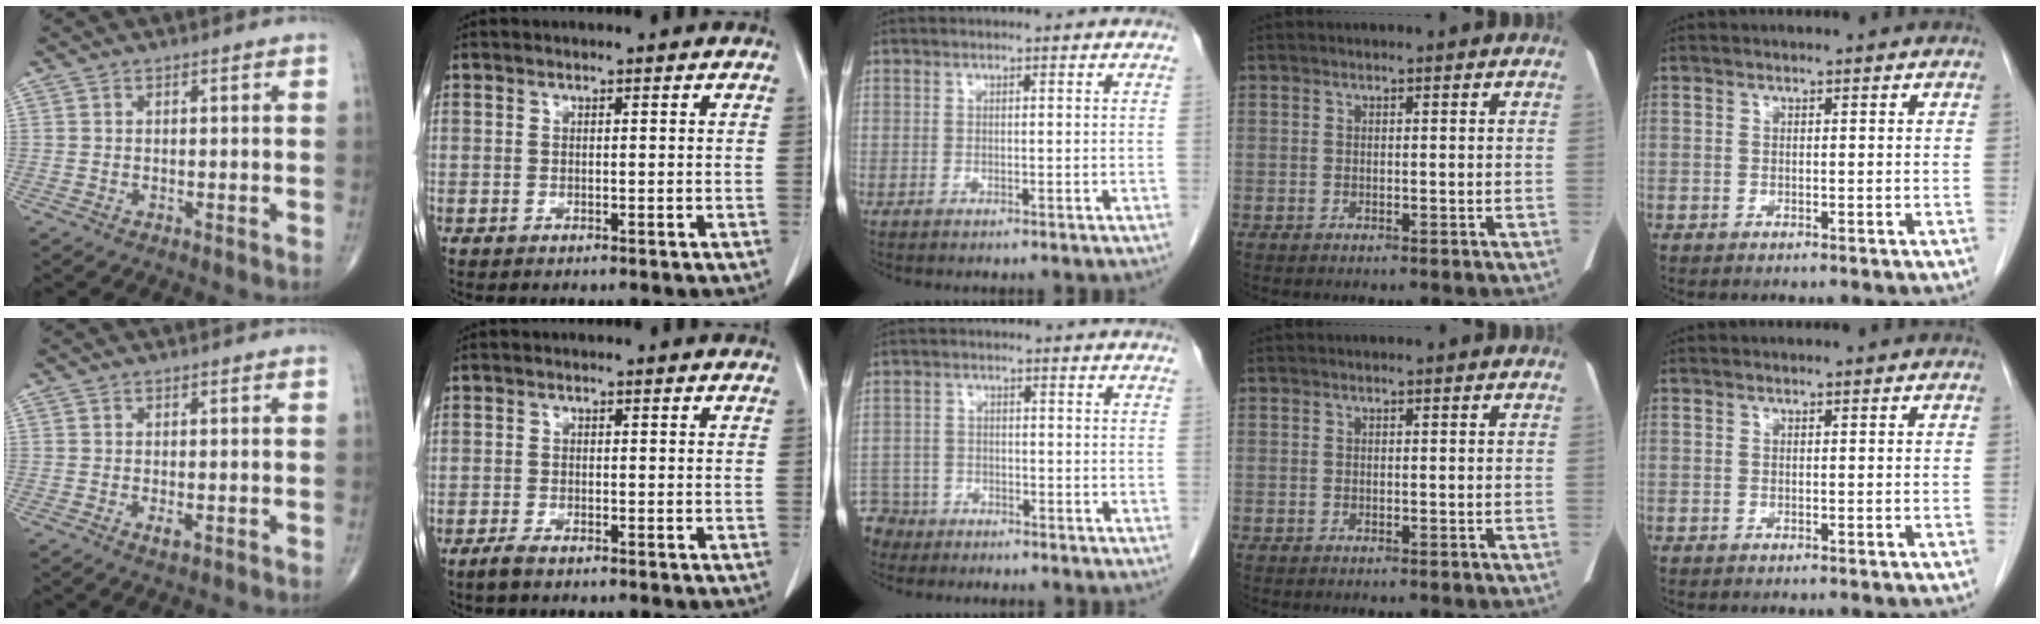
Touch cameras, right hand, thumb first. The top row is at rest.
{"thumb": {"total": 1.7, "force": [-0.6, 0.7, 1.4], "torque": [-0.025, -0.003, -0.008]}, "index": {"total": 1.7, "force": [-1.3, 0.4, 1.0], "torque": [-0.027, -0.002, -0.023]}, "middle": {"total": 5.4, "force": [-4.4, 3.0, -0.7], "torque": [0.014, 0.001, -0.085]}}